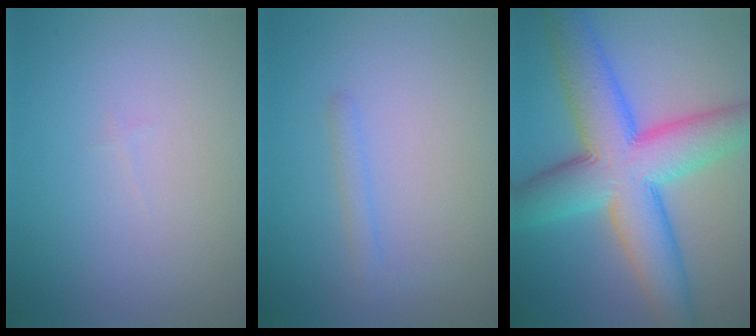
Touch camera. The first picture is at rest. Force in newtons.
{"total": 1.1, "press": 1.1, "slide": 0.0}
{"total": 11.6, "press": 11.6, "slide": 0.3}